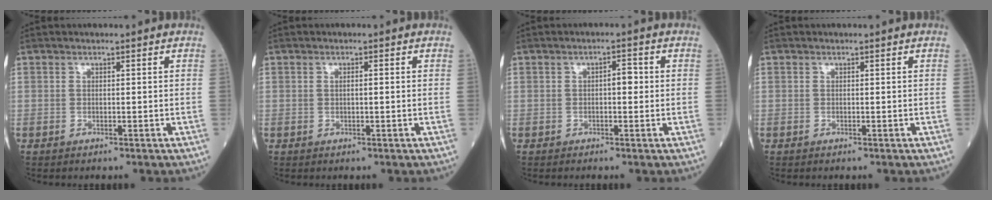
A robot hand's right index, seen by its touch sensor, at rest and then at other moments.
{"total": 1.1, "force": [0.1, 0.2, 1.1], "torque": [-0.017, 0.002, 0.002]}
{"total": 2.1, "force": [0.1, 0.9, 1.9], "torque": [-0.025, 0.008, -0.002]}
{"total": 0.0}